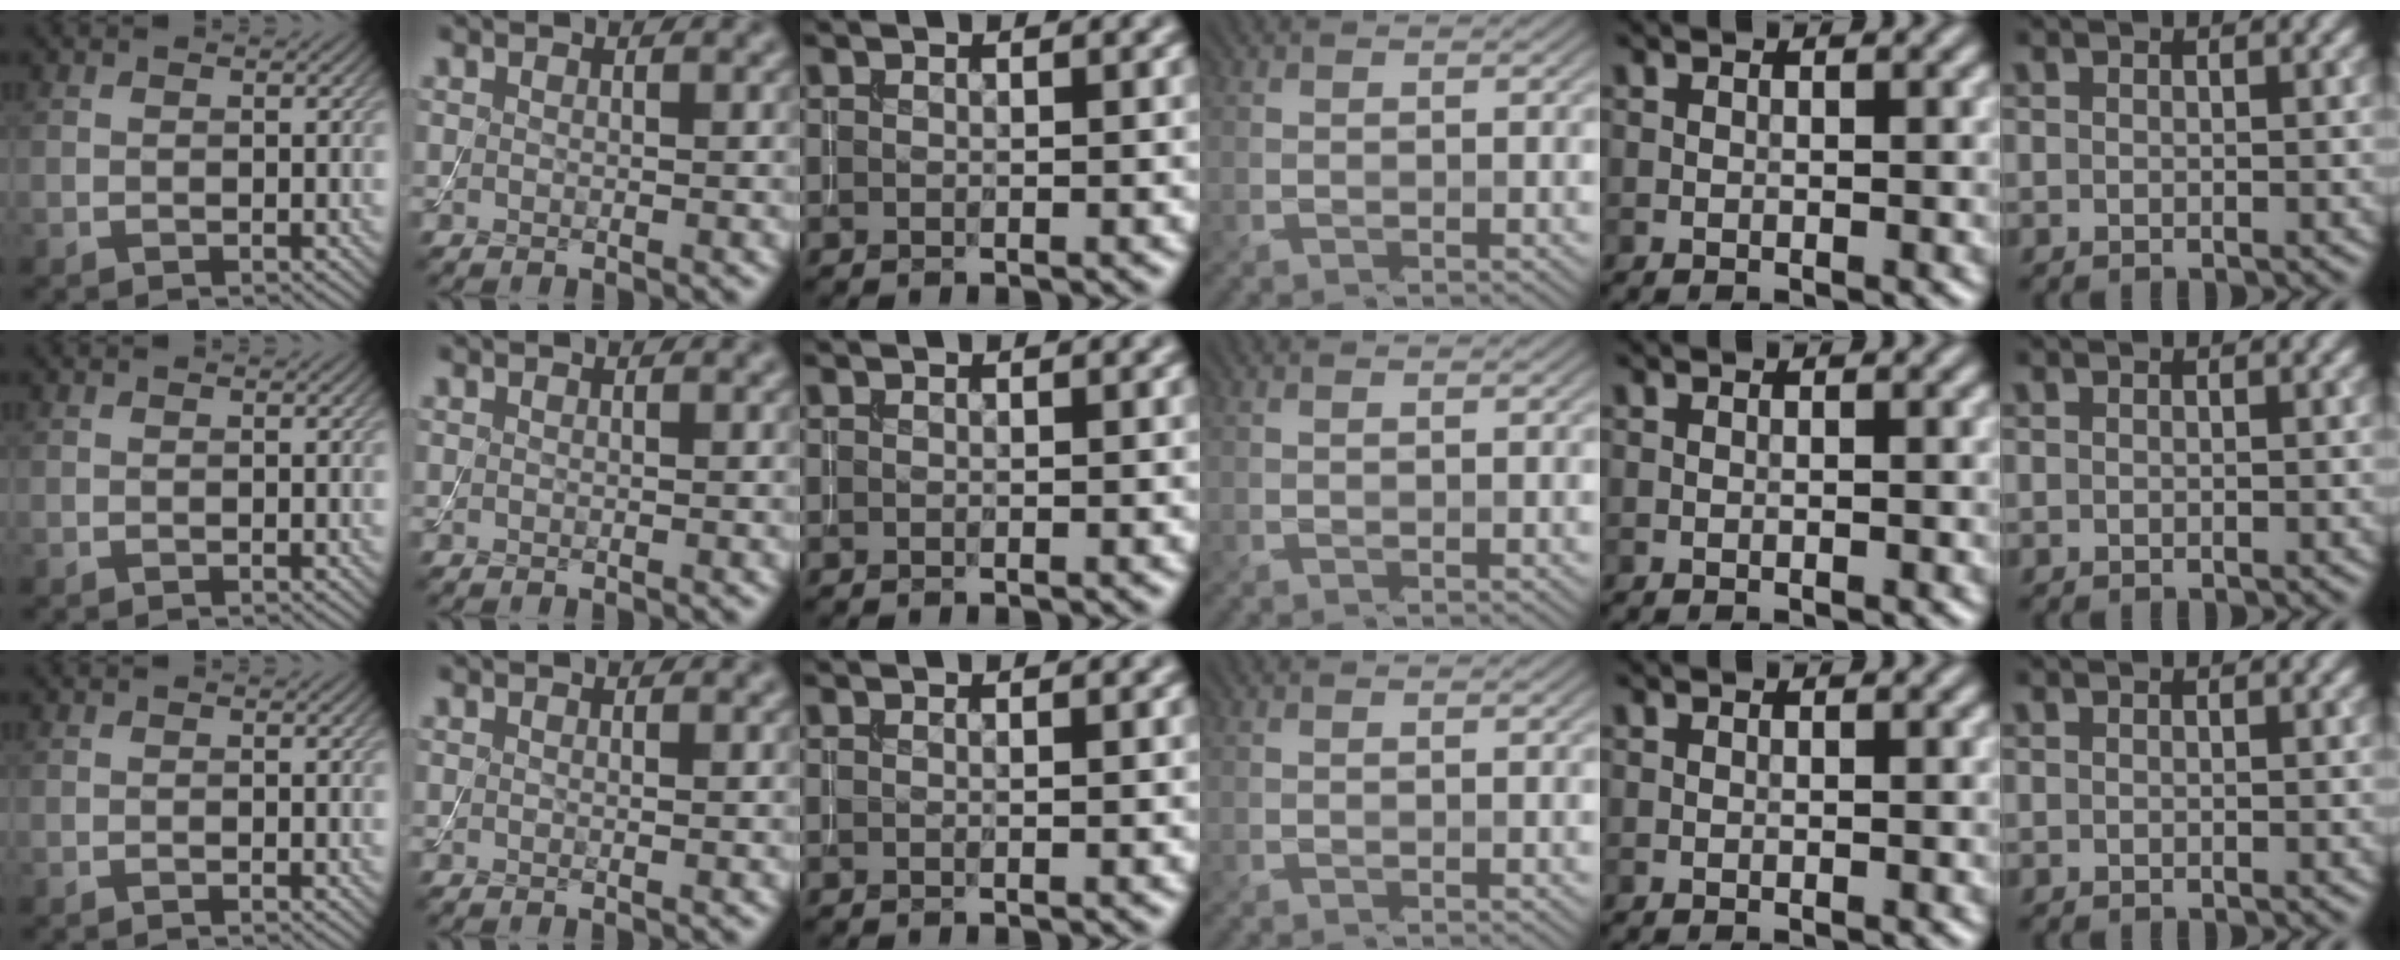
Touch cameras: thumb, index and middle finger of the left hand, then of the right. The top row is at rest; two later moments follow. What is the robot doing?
{"motion": "assemble", "object": "toy tower of hanoi"}